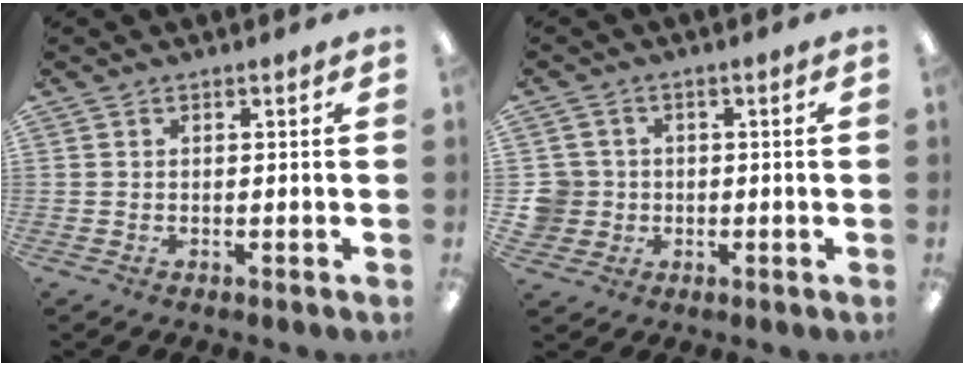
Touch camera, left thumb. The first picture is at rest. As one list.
[{"total": 5.4, "force": [-0.3, 5.4, 0.6], "torque": [-0.027, 0.009, -0.006]}]